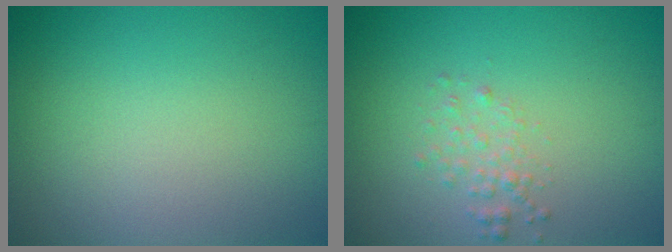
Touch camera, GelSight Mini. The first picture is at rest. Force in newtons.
{"total": 1.4, "press": 1.4, "slide": 0.1}